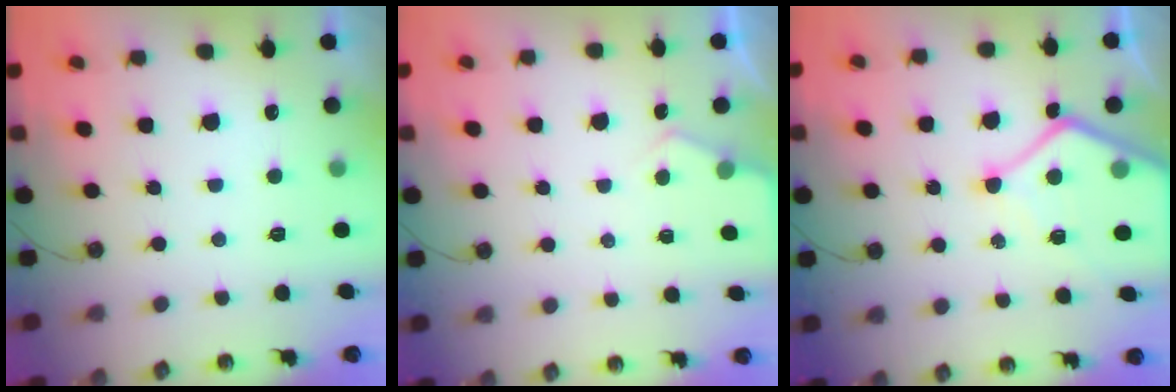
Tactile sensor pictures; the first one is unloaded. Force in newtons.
{"total": 3.7, "press": 3.6, "slide": 0.6}
{"total": 10.9, "press": 10.9, "slide": 0.8}